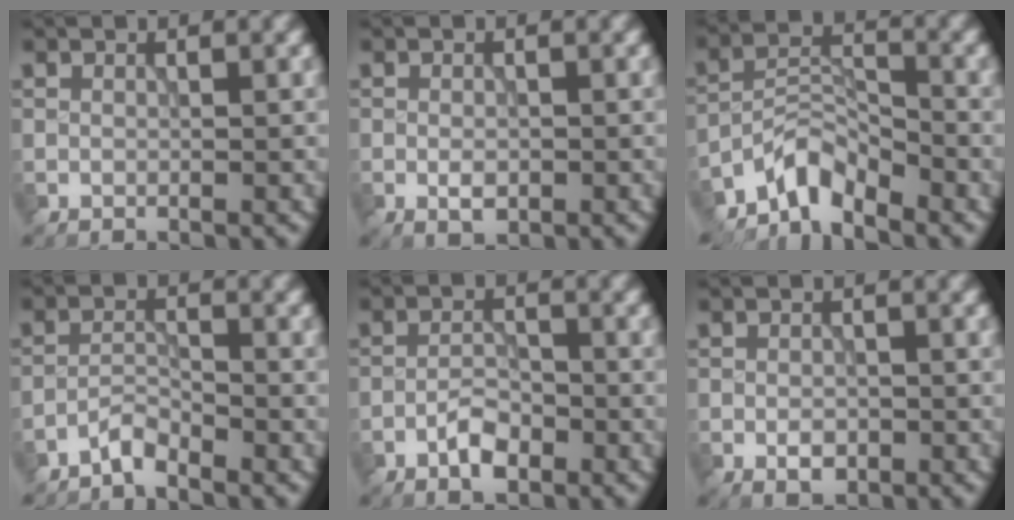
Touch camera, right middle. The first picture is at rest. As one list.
[{"total": 1.7, "force": [-0.6, 0.9, 1.3], "torque": [-0.023, -0.001, -0.011]}, {"total": 3.9, "force": [-3.4, 1.1, 1.5], "torque": [-0.021, 0.007, -0.078]}, {"total": 1.9, "force": [-1.8, 0.2, 0.6], "torque": [-0.010, 0.009, -0.040]}, {"total": 2.8, "force": [-1.7, 1.2, 1.9], "torque": [-0.031, 0.006, -0.035]}, {"total": 1.9, "force": [-0.8, 1.1, 1.3], "torque": [-0.021, 0.000, -0.015]}]